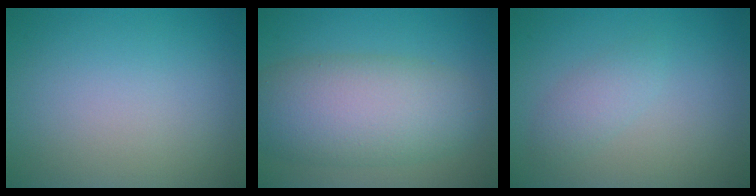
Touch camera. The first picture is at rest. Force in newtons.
{"total": 8.2, "press": 8.2, "slide": 0.3}
{"total": 1.8, "press": 1.8, "slide": 0.1}